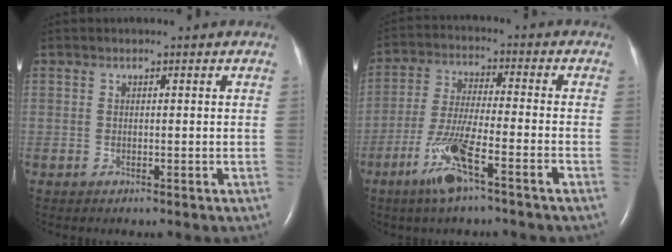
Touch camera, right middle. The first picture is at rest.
{"total": 9.2, "force": [-5.2, 0.3, 7.6], "torque": [-0.160, -0.011, -0.101]}